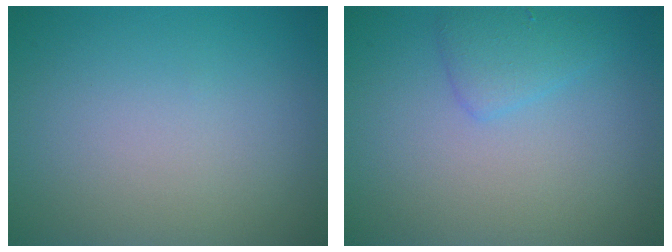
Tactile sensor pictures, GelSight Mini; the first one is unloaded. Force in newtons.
{"total": 1.8, "press": 1.8, "slide": 0.2}